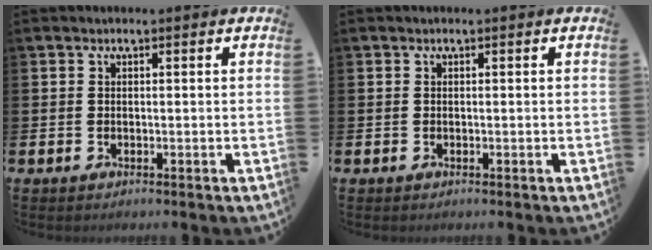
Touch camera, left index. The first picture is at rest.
{"total": 0.0}